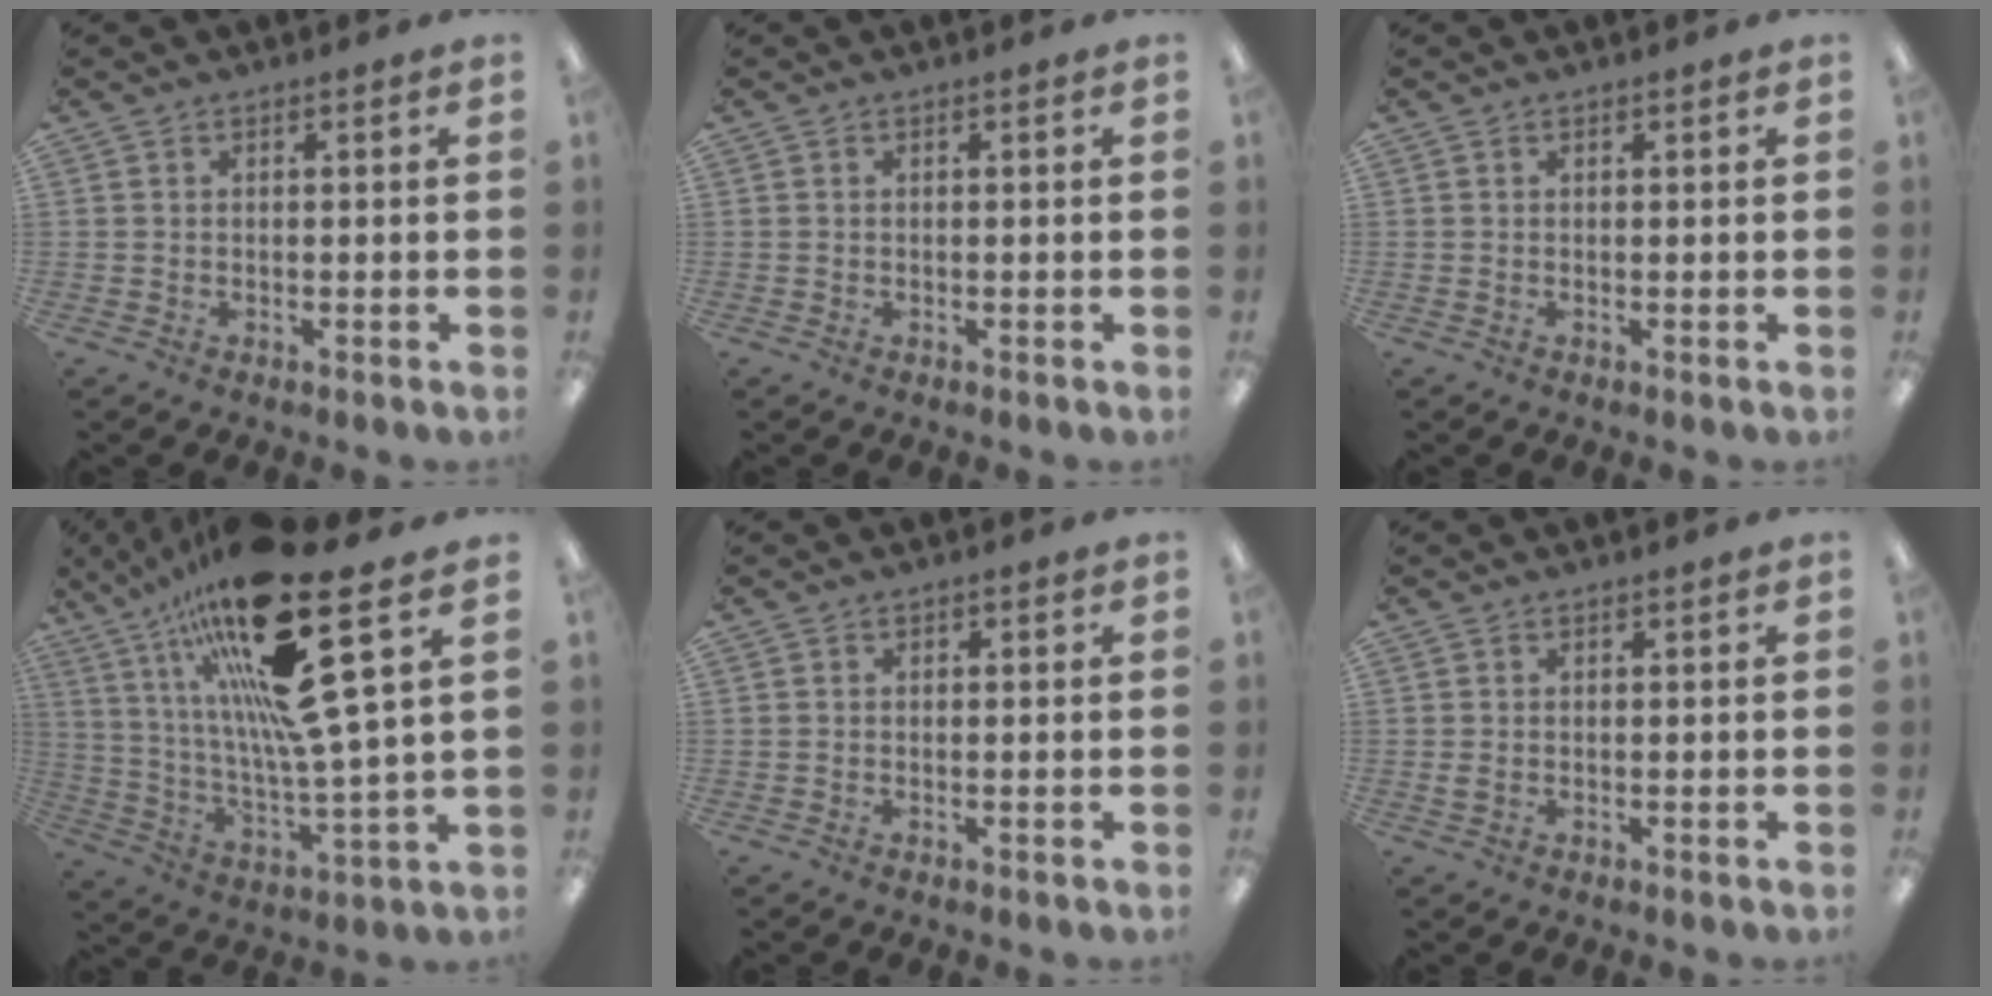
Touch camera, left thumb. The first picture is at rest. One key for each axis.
{"total": 0.0}
{"total": 0.0}
{"total": 26.5, "fx": 14.6, "fy": 4.6, "fz": 21.7, "tx": -0.409, "ty": -0.095, "tz": 0.224}
{"total": 0.5, "fx": -0.1, "fy": 0.4, "fz": 0.3, "tx": -0.004, "ty": 0.003, "tz": -0.002}
{"total": 1.3, "fx": 0.2, "fy": 0.9, "fz": 1.0, "tx": -0.020, "ty": 0.004, "tz": 0.003}